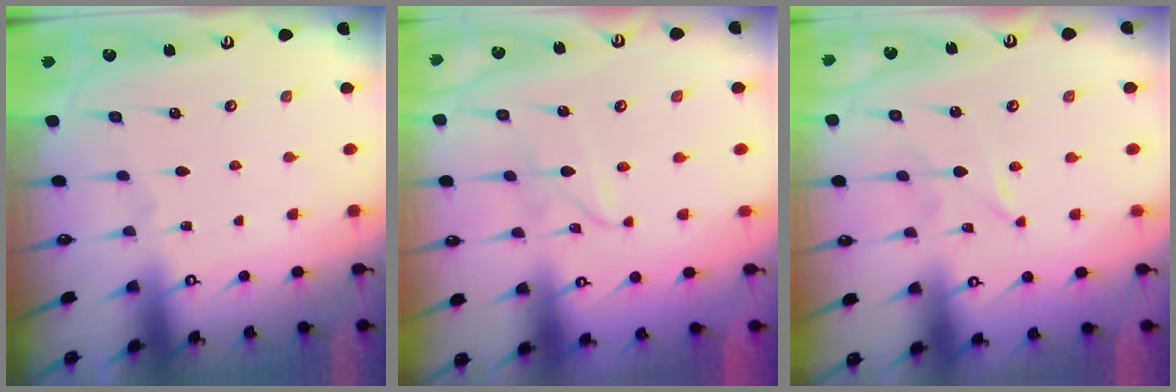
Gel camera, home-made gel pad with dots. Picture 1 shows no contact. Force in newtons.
{"total": 2.6, "press": 2.6, "slide": 0.1}
{"total": 0.0}